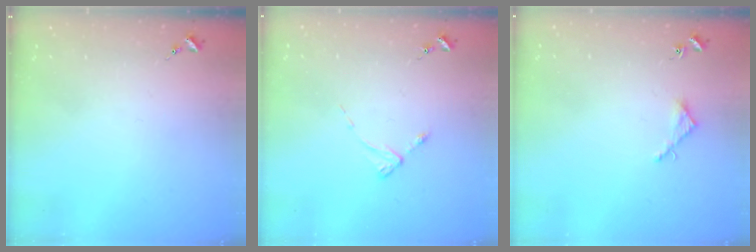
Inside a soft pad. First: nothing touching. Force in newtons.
{"total": 2.4, "press": 2.4, "slide": 0.3}
{"total": 3.3, "press": 3.3, "slide": 0.3}